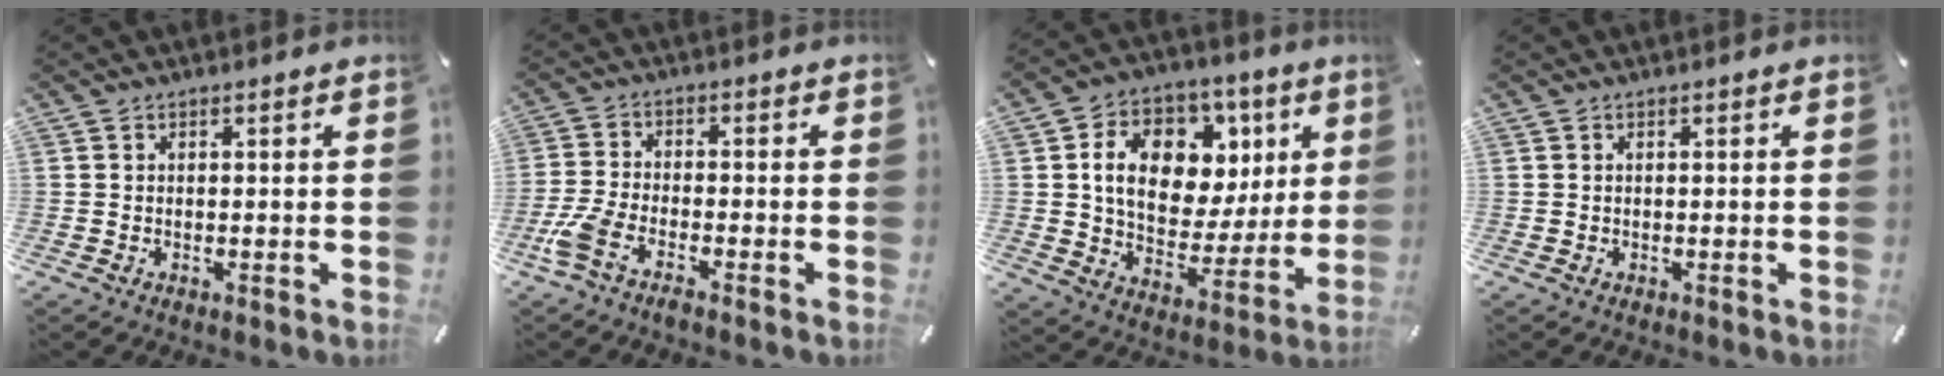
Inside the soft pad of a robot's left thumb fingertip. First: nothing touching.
{"total": 6.6, "force": [-4.3, 2.2, 4.4], "torque": [-0.115, -0.004, -0.084]}
{"total": 15.5, "force": [5.3, 11.6, 8.8], "torque": [-0.139, -0.017, 0.102]}
{"total": 0.0}